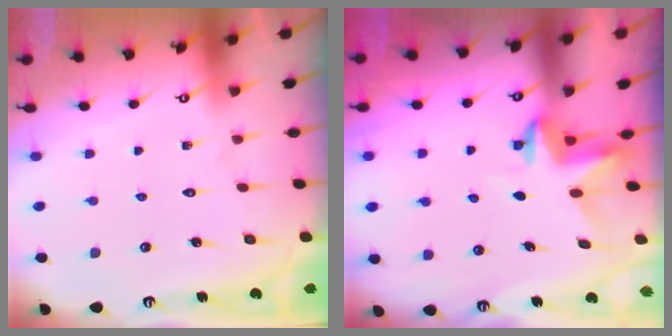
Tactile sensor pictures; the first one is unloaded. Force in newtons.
{"total": 3.9, "press": 3.9, "slide": 0.4}